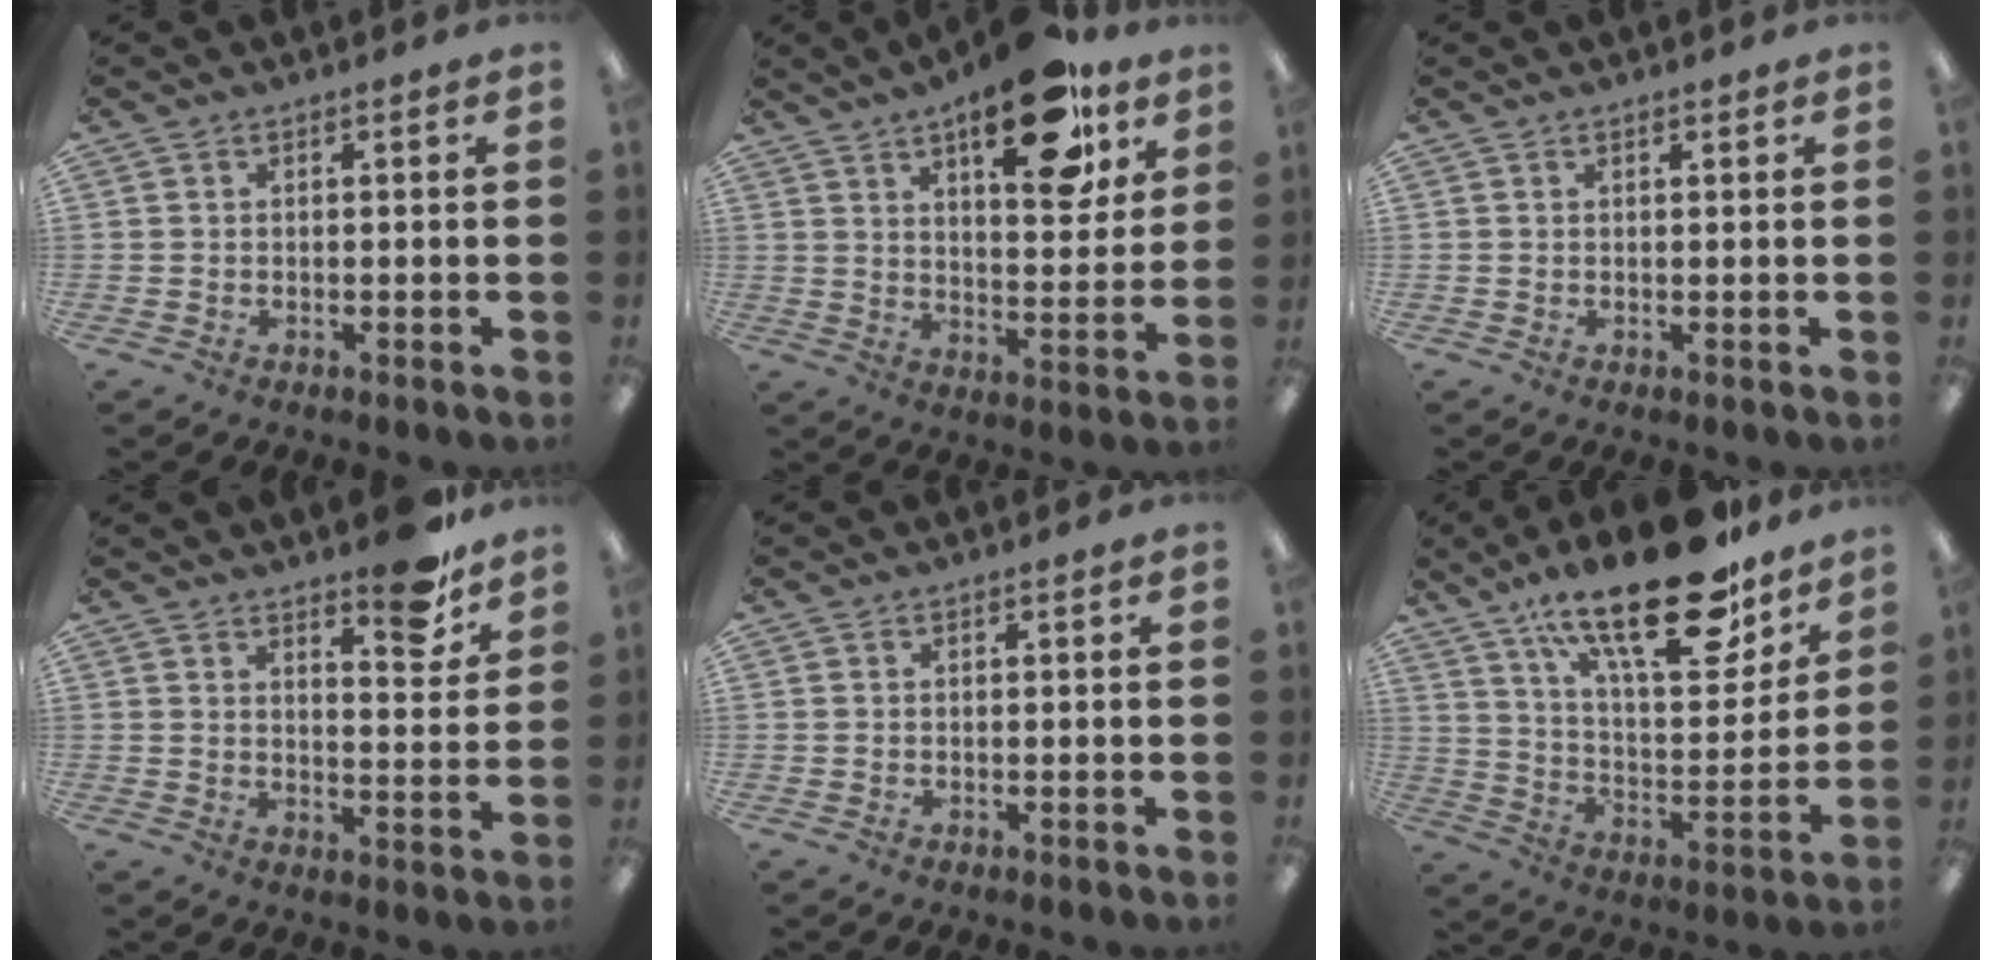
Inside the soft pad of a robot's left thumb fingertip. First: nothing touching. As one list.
[{"total": 19.1, "force": [11.9, 7.7, 12.9], "torque": [-0.174, -0.061, 0.189]}, {"total": 0.7, "force": [0.6, 0.2, 0.3], "torque": [-0.006, 0.001, 0.010]}, {"total": 9.6, "force": [7.6, 2.8, 5.2], "torque": [-0.049, -0.055, 0.125]}, {"total": 0.0}, {"total": 25.2, "force": [17.2, 8.7, 16.2], "torque": [-0.249, -0.106, 0.285]}]